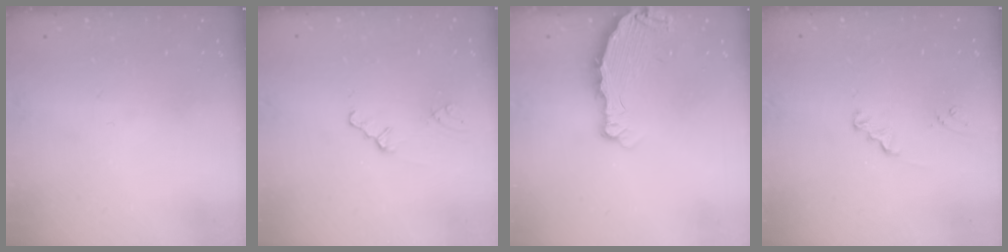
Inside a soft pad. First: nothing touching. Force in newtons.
{"total": 1.1, "press": 1.1, "slide": 0.3}
{"total": 3.9, "press": 3.9, "slide": 0.4}
{"total": 1.4, "press": 1.4, "slide": 0.1}